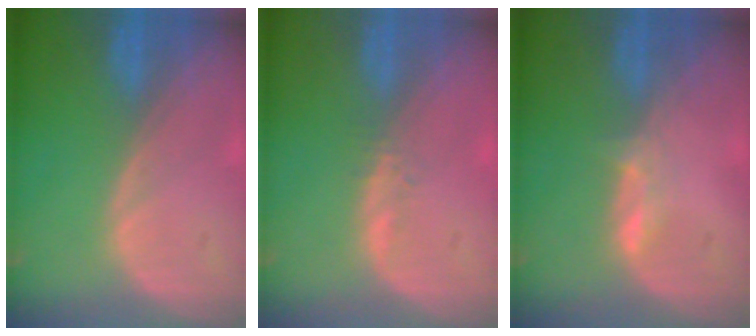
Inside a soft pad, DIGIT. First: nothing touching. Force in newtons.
{"total": 1.1, "press": 1.0, "slide": 0.5}
{"total": 1.7, "press": 1.7, "slide": 0.6}